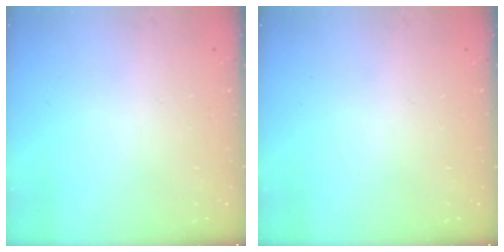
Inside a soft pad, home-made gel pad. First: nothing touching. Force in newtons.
{"total": 0.0}